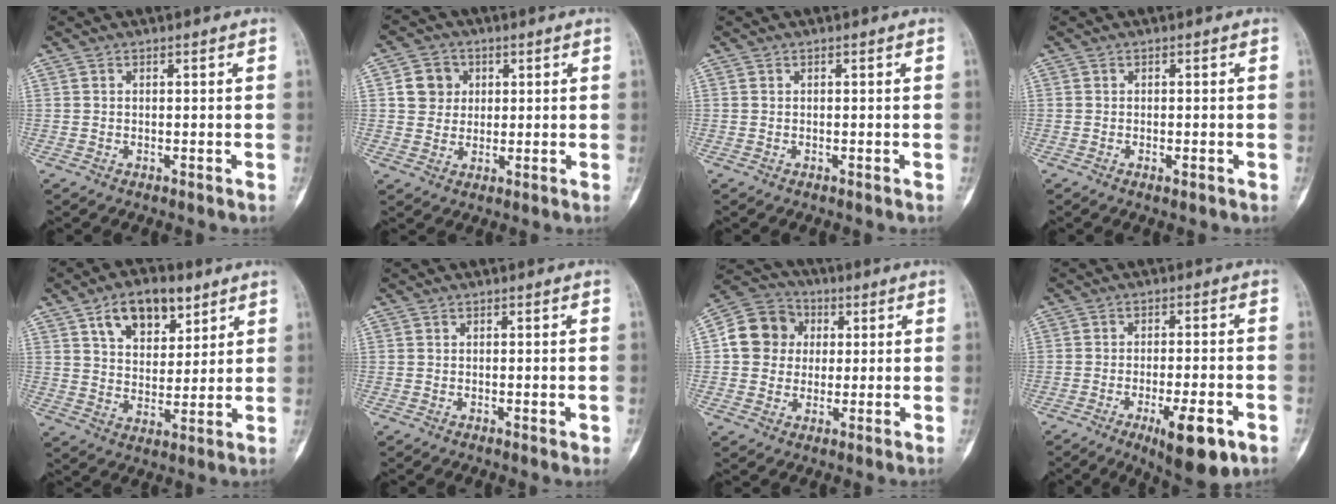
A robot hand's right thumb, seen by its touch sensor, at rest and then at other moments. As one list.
[{"total": 5.9, "force": [1.5, 5.4, 1.9], "torque": [-0.002, 0.001, 0.023]}, {"total": 0.0}, {"total": 1.2, "force": [-0.5, 0.5, 1.0], "torque": [-0.016, 0.002, -0.006]}, {"total": 12.0, "force": [6.6, 6.9, 7.2], "torque": [-0.085, -0.028, 0.112]}, {"total": 1.7, "force": [-0.3, 0.5, 1.6], "torque": [-0.019, -0.004, -0.003]}, {"total": 10.7, "force": [1.4, 9.7, 4.2], "torque": [-0.052, 0.013, 0.013]}, {"total": 10.9, "force": [-5.0, 3.1, 9.2], "torque": [-0.135, 0.008, -0.066]}]